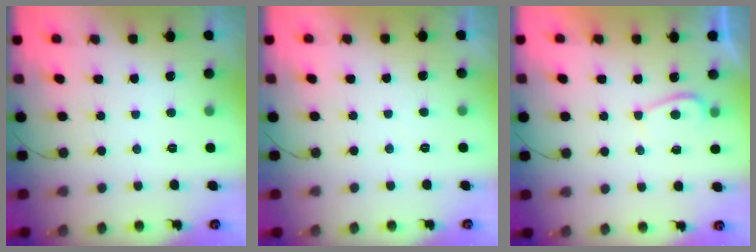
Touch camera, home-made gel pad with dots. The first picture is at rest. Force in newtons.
{"total": 0.7, "press": 0.5, "slide": 0.5}
{"total": 2.7, "press": 2.7, "slide": 0.6}